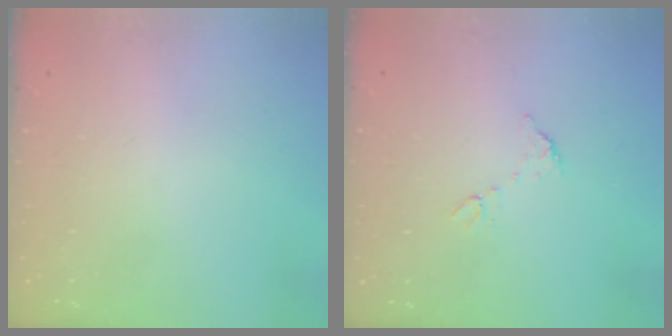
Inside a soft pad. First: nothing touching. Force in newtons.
{"total": 5.8, "press": 5.8, "slide": 0.3}